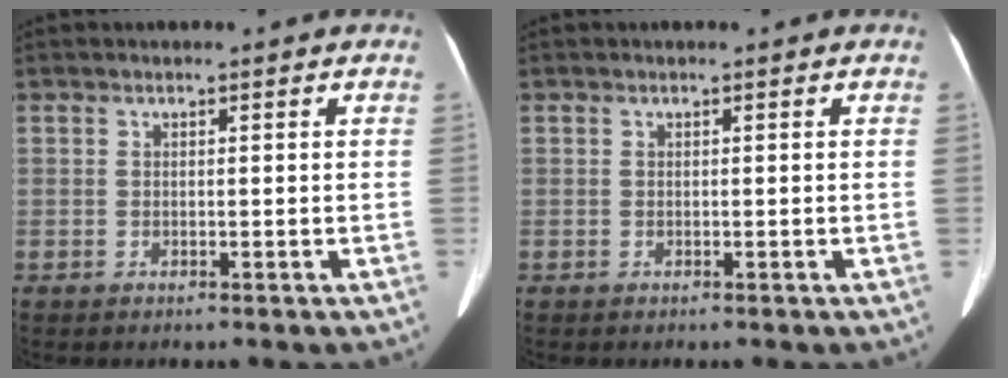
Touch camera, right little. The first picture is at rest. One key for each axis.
{"total": 0.0}